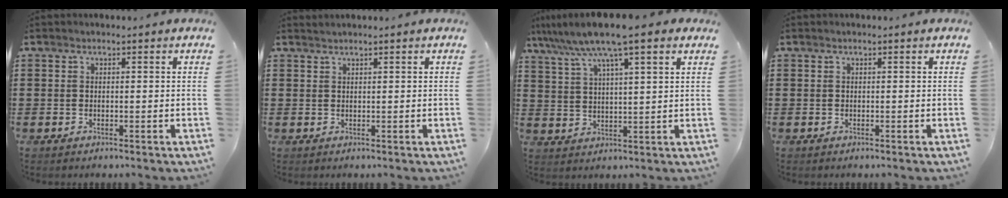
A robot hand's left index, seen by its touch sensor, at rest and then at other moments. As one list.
[{"total": 0.6, "force": [0.6, -0.1, 0.2], "torque": [-0.004, -0.002, 0.012]}, {"total": 9.2, "force": [6.8, 0.8, 6.2], "torque": [-0.138, -0.016, 0.118]}, {"total": 0.0}]